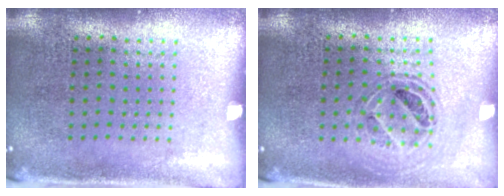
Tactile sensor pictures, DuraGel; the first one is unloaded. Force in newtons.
{"total": 0.8, "press": 0.8, "slide": 0.0}